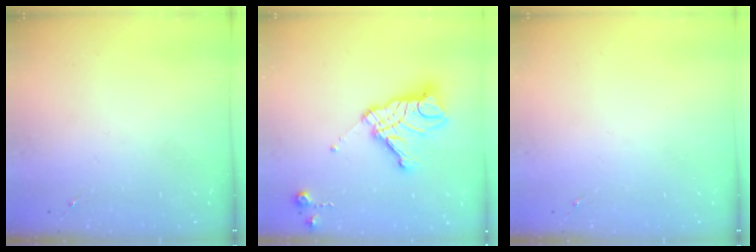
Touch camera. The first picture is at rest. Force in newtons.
{"total": 18.0, "press": 17.9, "slide": 1.7}
{"total": 0.0}